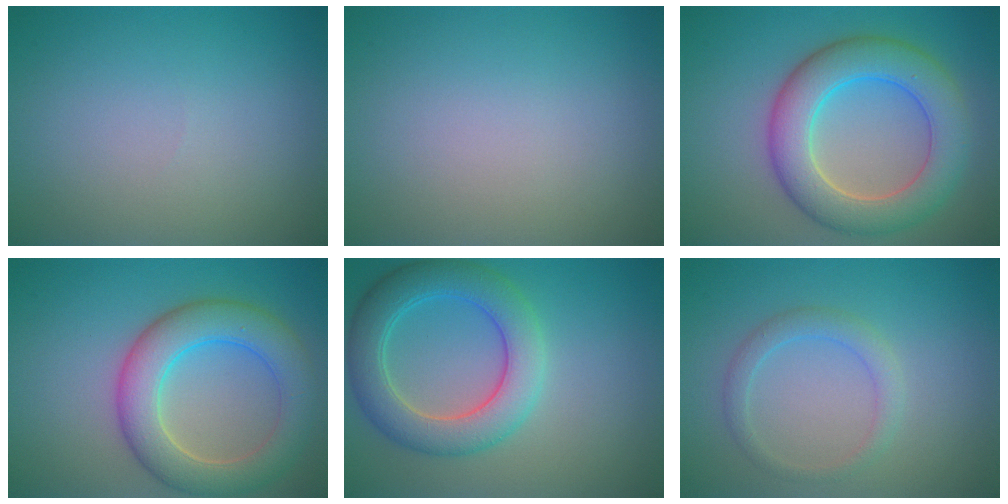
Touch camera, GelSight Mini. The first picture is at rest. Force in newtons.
{"total": 0.0}
{"total": 7.4, "press": 7.3, "slide": 0.5}
{"total": 6.8, "press": 6.8, "slide": 0.5}
{"total": 6.1, "press": 6.1, "slide": 0.2}
{"total": 2.0, "press": 2.0, "slide": 0.1}